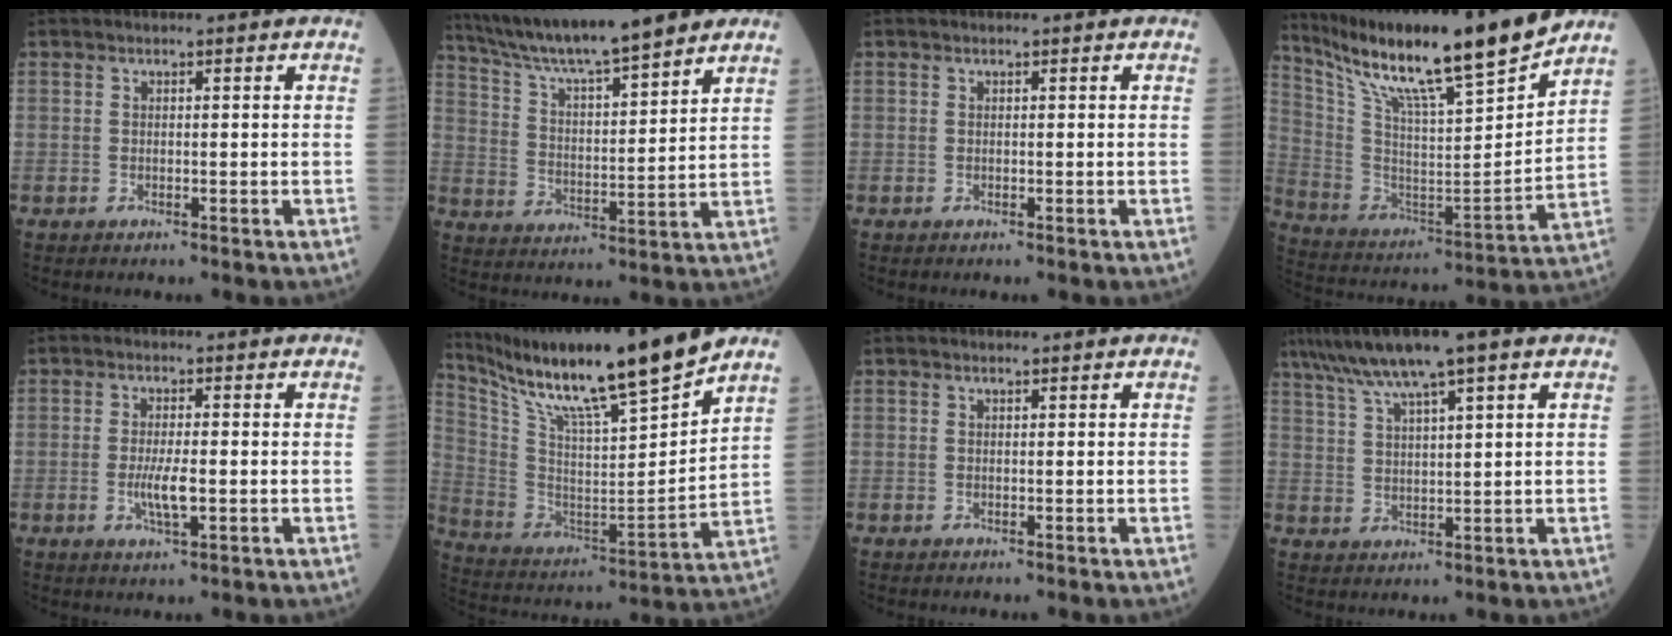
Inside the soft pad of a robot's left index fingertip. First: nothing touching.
{"total": 17.4, "force": [14.8, 0.1, 9.2], "torque": [-0.155, 0.012, 0.243]}
{"total": 0.0}
{"total": 22.0, "force": [18.1, 0.0, 12.6], "torque": [-0.228, -0.016, 0.310]}
{"total": 3.9, "force": [-0.8, 0.7, 3.8], "torque": [-0.080, -0.006, -0.013]}
{"total": 21.0, "force": [17.4, -0.2, 11.8], "torque": [-0.220, -0.011, 0.305]}
{"total": 0.0}
{"total": 10.1, "force": [6.8, 0.3, 7.5], "torque": [-0.135, 0.028, 0.117]}